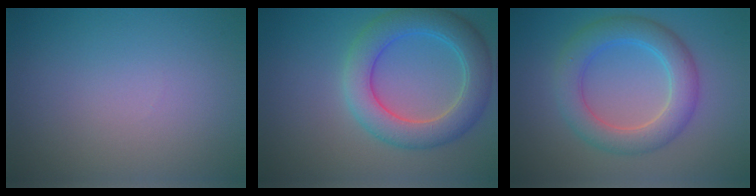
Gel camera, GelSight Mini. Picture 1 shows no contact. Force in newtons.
{"total": 6.1, "press": 6.1, "slide": 0.2}
{"total": 5.1, "press": 5.1, "slide": 0.2}